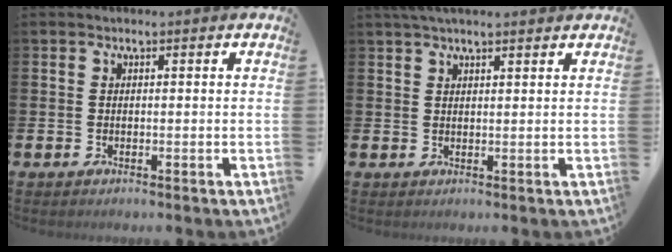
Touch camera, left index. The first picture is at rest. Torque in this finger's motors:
{"motor_torque": [1.00, -1.14, 0.64, 0.17]}